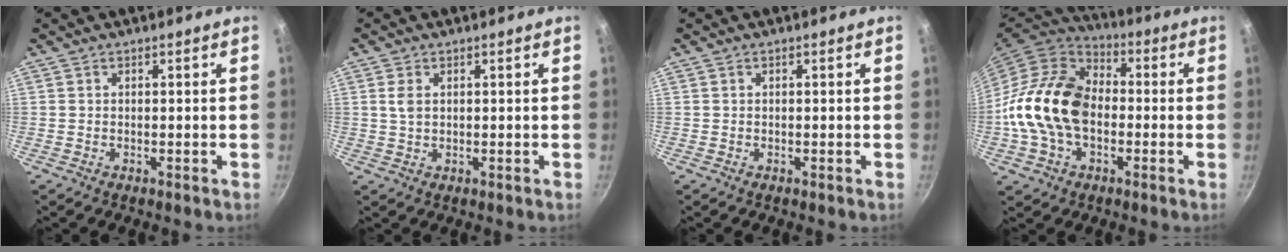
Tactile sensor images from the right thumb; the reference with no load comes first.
{"total": 3.0, "force": [0.8, 1.9, 2.1], "torque": [-0.042, -0.001, 0.016]}
{"total": 0.0}
{"total": 18.5, "force": [-2.1, 13.0, 12.9], "torque": [-0.216, 0.033, -0.051]}